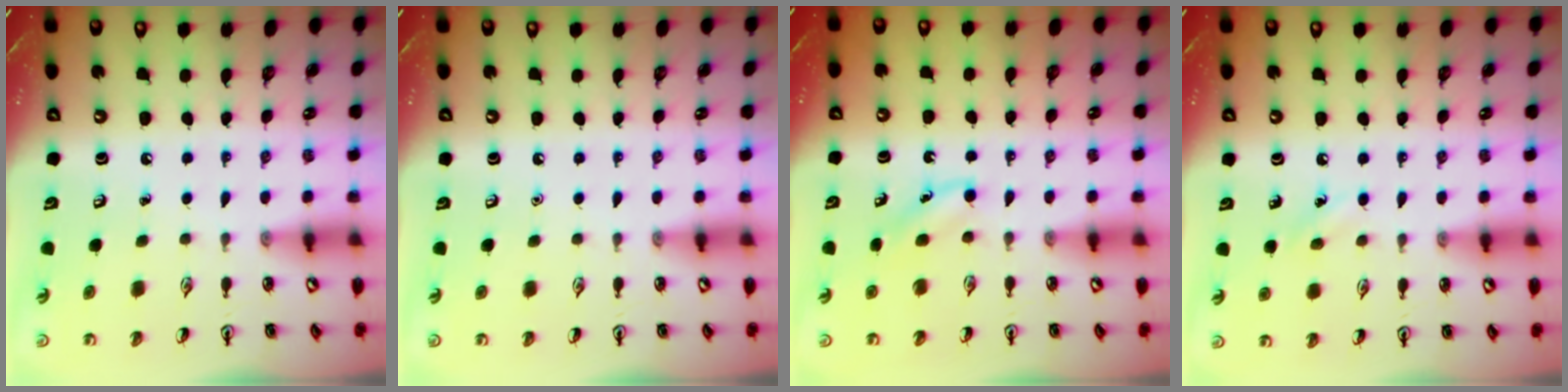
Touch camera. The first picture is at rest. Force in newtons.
{"total": 0.0}
{"total": 3.8, "press": 3.5, "slide": 1.6}
{"total": 5.4, "press": 5.1, "slide": 1.7}